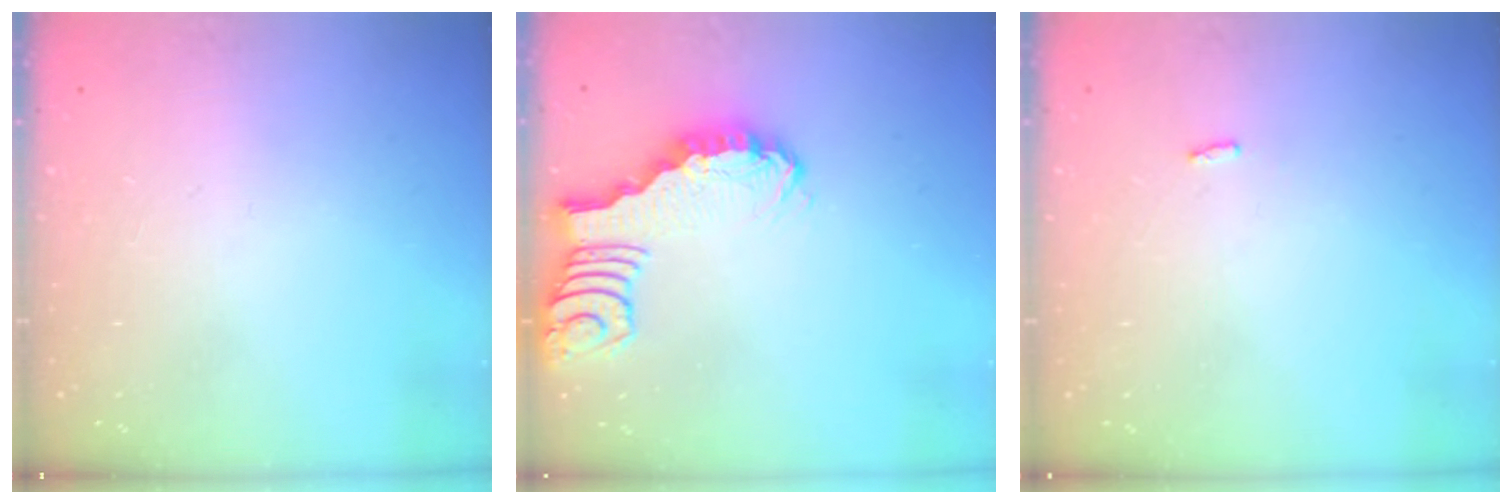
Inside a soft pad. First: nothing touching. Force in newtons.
{"total": 2.8, "press": 2.7, "slide": 0.4}
{"total": 2.9, "press": 2.9, "slide": 0.2}